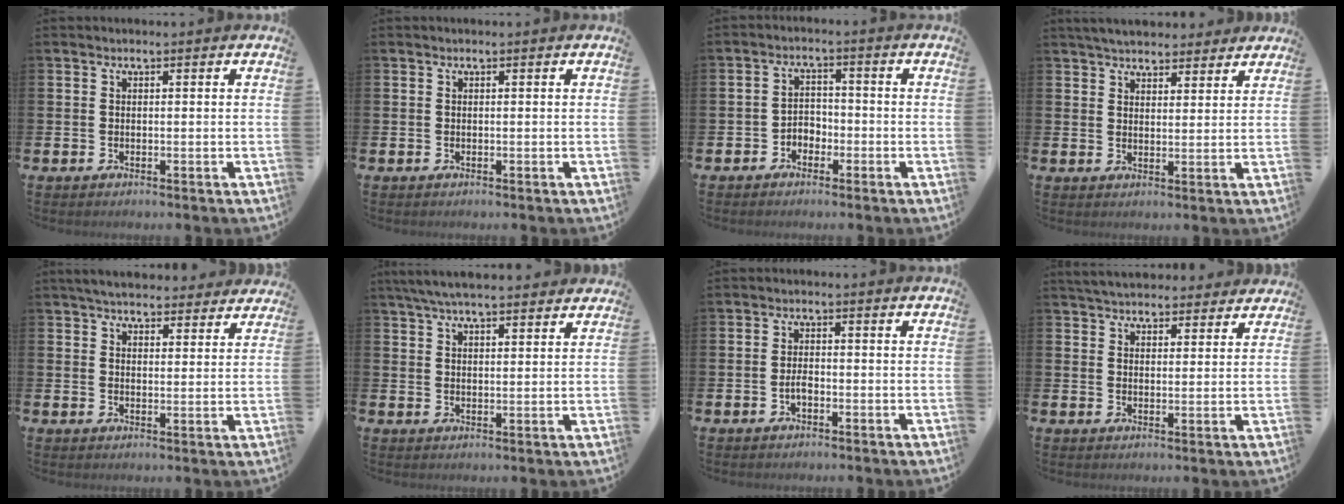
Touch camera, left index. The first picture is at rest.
{"total": 0.0}
{"total": 2.6, "force": [-1.9, 1.6, 0.4], "torque": [-0.021, 0.009, -0.043]}
{"total": 4.7, "force": [4.5, 1.1, 0.6], "torque": [-0.022, -0.018, 0.082]}
{"total": 5.0, "force": [4.8, 1.2, 0.7], "torque": [-0.025, -0.022, 0.086]}
{"total": 5.6, "force": [5.2, 1.0, 1.9], "torque": [-0.048, -0.013, 0.095]}
{"total": 1.8, "force": [-0.7, 0.9, 1.3], "torque": [-0.026, 0.004, -0.015]}
{"total": 4.8, "force": [4.6, 1.1, 0.4], "torque": [-0.020, -0.021, 0.084]}